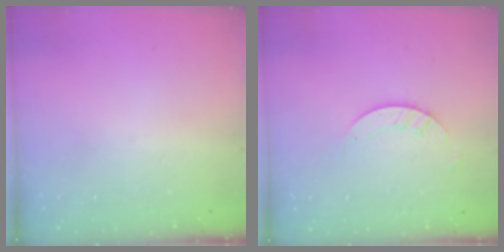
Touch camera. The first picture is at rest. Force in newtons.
{"total": 2.9, "press": 2.9, "slide": 0.3}